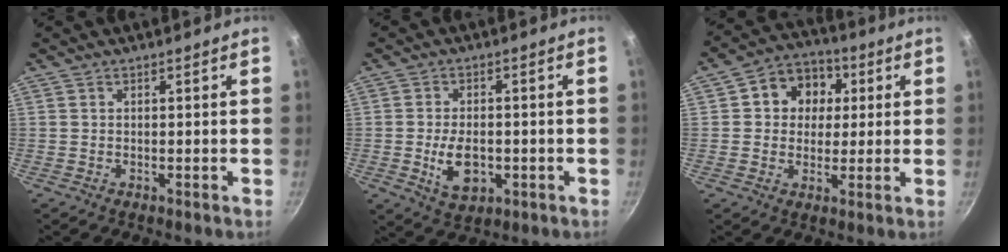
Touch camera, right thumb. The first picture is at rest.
{"total": 7.8, "force": [-1.6, 4.7, 6.0], "torque": [-0.089, 0.002, -0.020]}
{"total": 10.4, "force": [2.4, 8.9, 4.8], "torque": [-0.039, 0.010, 0.023]}